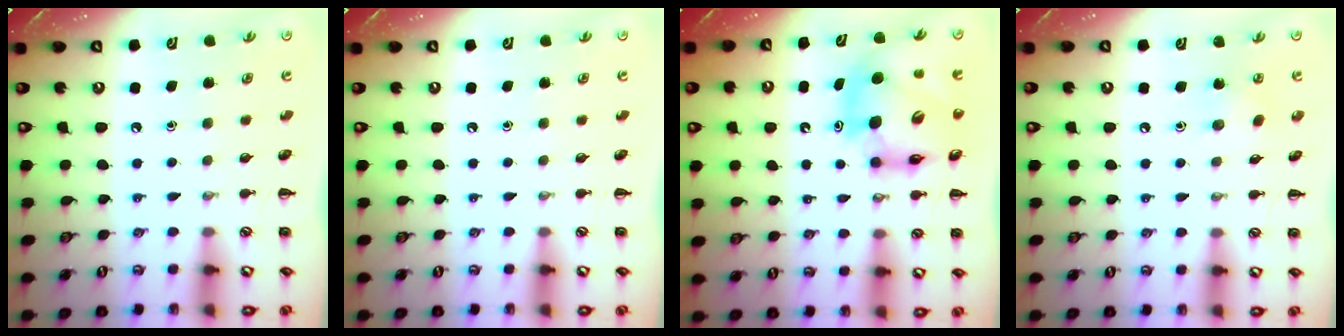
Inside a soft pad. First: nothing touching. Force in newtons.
{"total": 0.0}
{"total": 13.6, "press": 13.0, "slide": 4.1}
{"total": 4.3, "press": 4.2, "slide": 1.2}